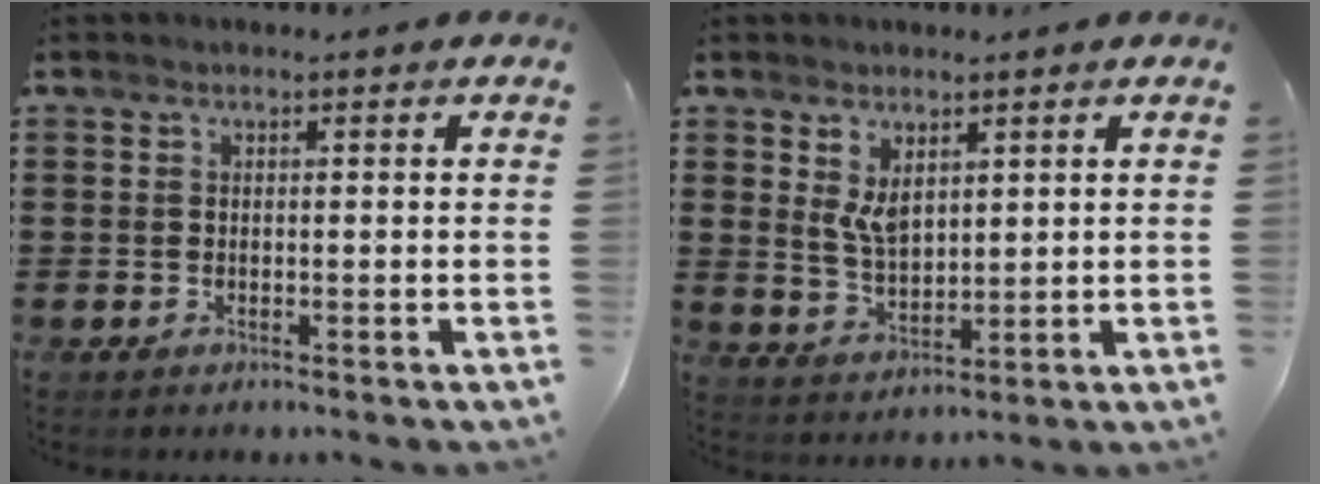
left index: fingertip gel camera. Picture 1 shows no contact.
{"total": 4.5, "force": [2.5, 2.5, 2.8], "torque": [-0.055, -0.001, 0.045]}